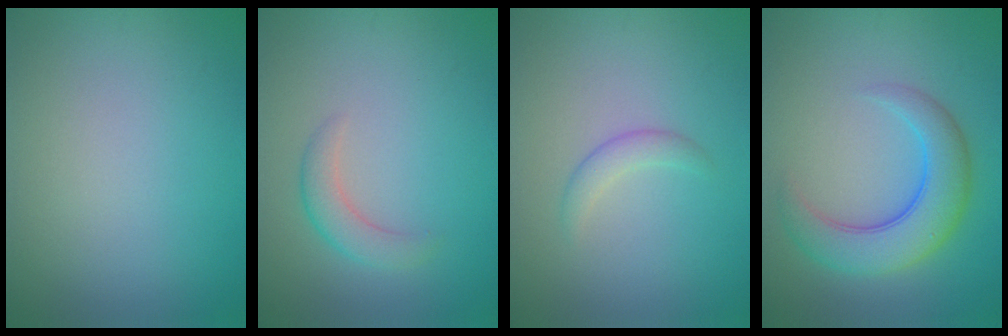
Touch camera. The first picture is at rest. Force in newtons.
{"total": 2.1, "press": 2.1, "slide": 0.1}
{"total": 1.4, "press": 1.4, "slide": 0.0}
{"total": 5.7, "press": 5.7, "slide": 0.1}